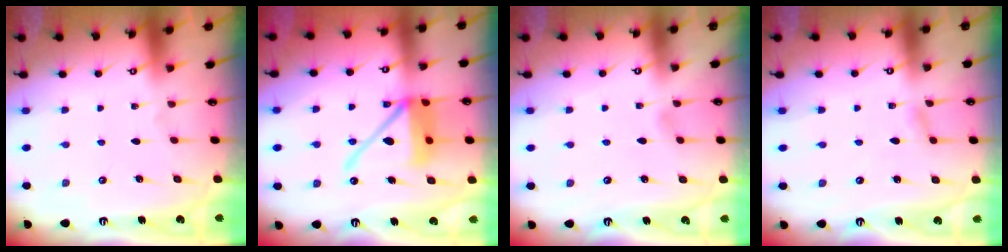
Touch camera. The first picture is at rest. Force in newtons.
{"total": 14.6, "press": 14.4, "slide": 2.5}
{"total": 2.8, "press": 2.8, "slide": 0.3}
{"total": 2.8, "press": 2.8, "slide": 0.4}